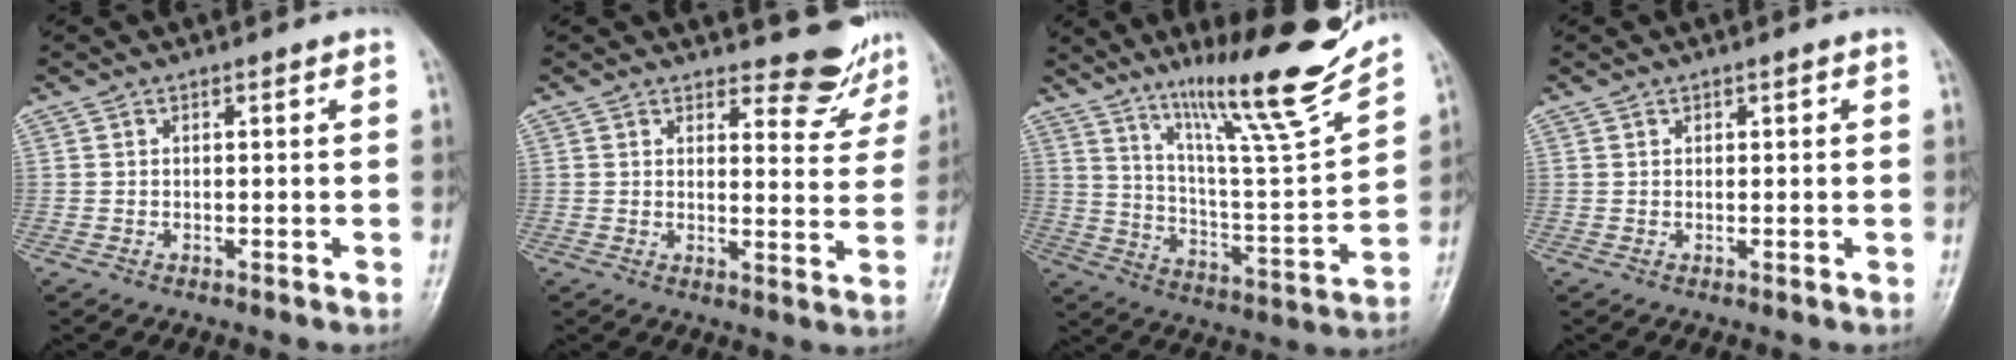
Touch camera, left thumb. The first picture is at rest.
{"total": 7.3, "force": [6.9, 2.3, 1.0], "torque": [0.014, -0.066, 0.077]}
{"total": 20.1, "force": [15.2, 1.3, 13.1], "torque": [-0.176, -0.091, 0.256]}
{"total": 0.5, "force": [0.3, 0.3, 0.3], "torque": [0.000, -0.001, 0.003]}